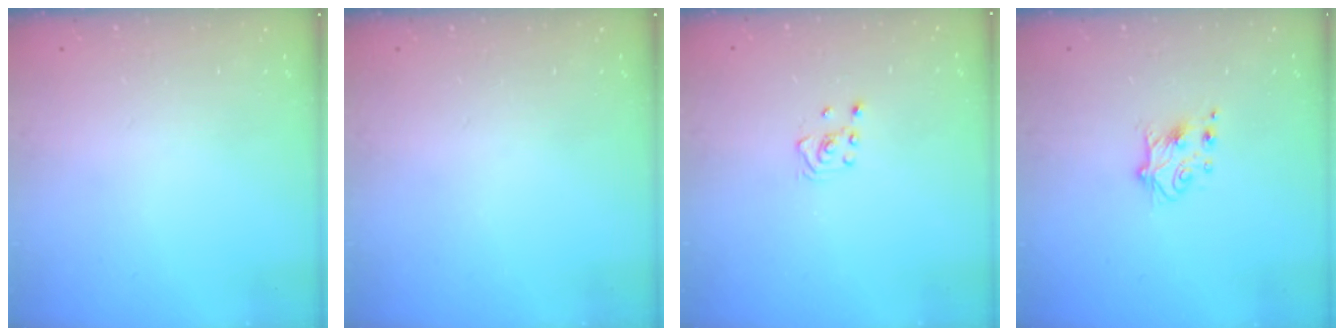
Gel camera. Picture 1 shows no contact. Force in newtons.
{"total": 0.0}
{"total": 2.8, "press": 2.6, "slide": 1.1}
{"total": 5.5, "press": 5.4, "slide": 1.0}